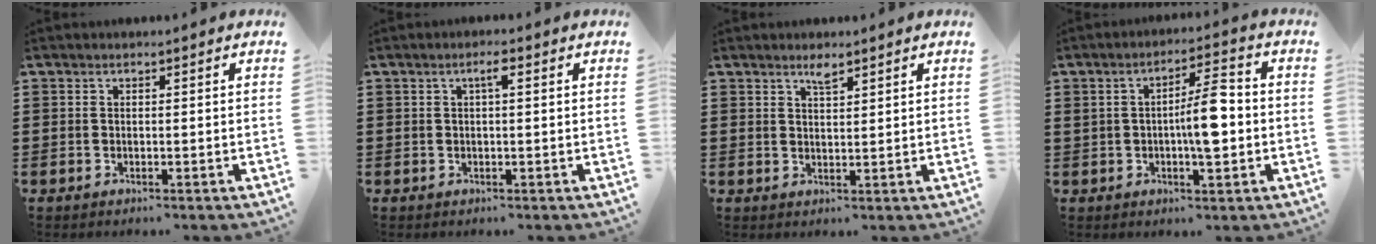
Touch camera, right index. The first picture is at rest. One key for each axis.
{"total": 1.9, "fx": 0.4, "fy": 0.3, "fz": 1.8, "tx": -0.029, "ty": 0.002, "tz": 0.003}
{"total": 2.0, "fx": 1.6, "fy": 0.4, "fz": 1.1, "tx": -0.023, "ty": 0.002, "tz": 0.029}
{"total": 7.5, "fx": -0.4, "fy": 2.1, "fz": 7.2, "tx": -0.119, "ty": 0.008, "tz": -0.012}